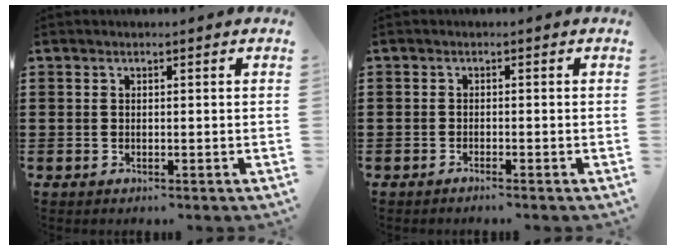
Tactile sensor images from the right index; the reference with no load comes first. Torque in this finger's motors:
{"motor_torque": [0.27, 1.18, -0.44, -0.11]}